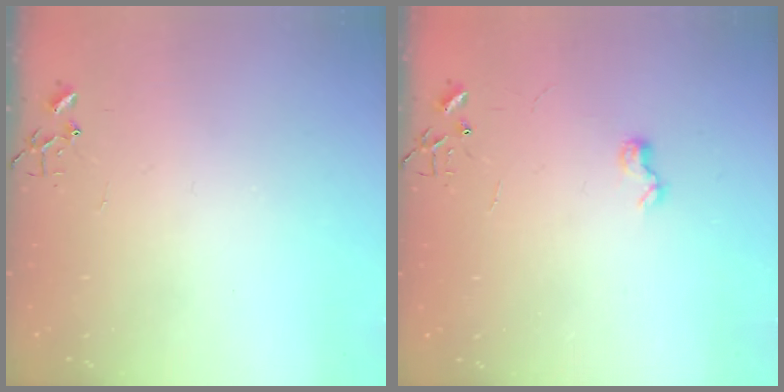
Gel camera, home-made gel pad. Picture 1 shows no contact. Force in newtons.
{"total": 6.5, "press": 6.4, "slide": 0.6}